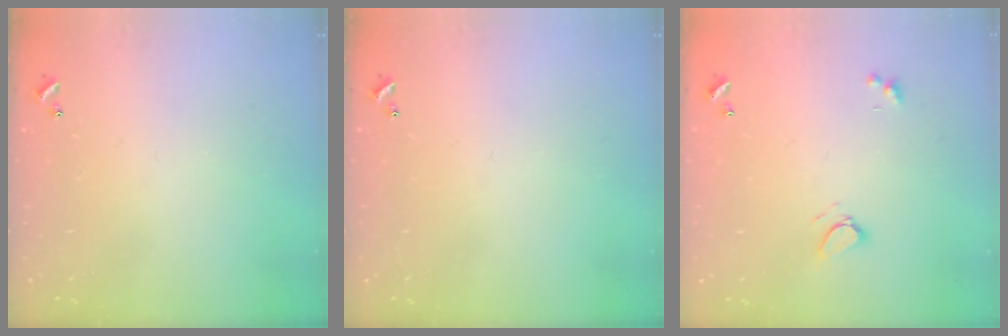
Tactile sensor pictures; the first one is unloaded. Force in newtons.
{"total": 0.0}
{"total": 2.6, "press": 2.6, "slide": 0.4}